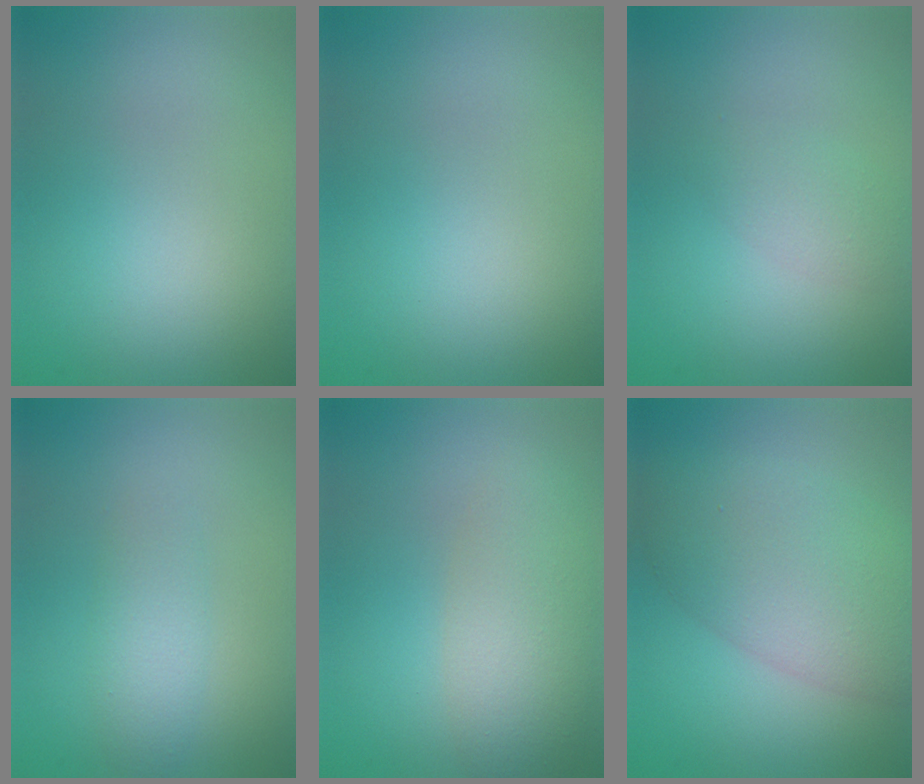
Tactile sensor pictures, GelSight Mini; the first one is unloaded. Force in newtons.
{"total": 0.0}
{"total": 1.9, "press": 1.9, "slide": 0.1}
{"total": 2.0, "press": 2.0, "slide": 0.1}
{"total": 4.5, "press": 4.5, "slide": 0.2}
{"total": 8.2, "press": 8.2, "slide": 0.2}